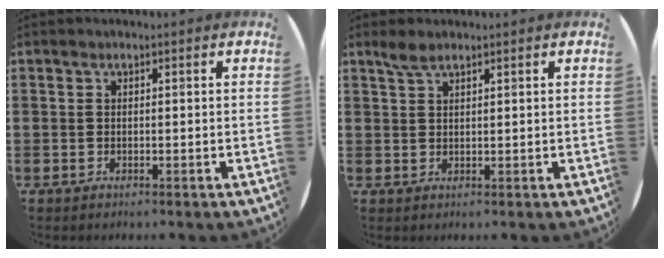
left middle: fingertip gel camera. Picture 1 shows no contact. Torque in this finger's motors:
{"motor_torque": [0.47, -0.38, 0.02, 0.01]}